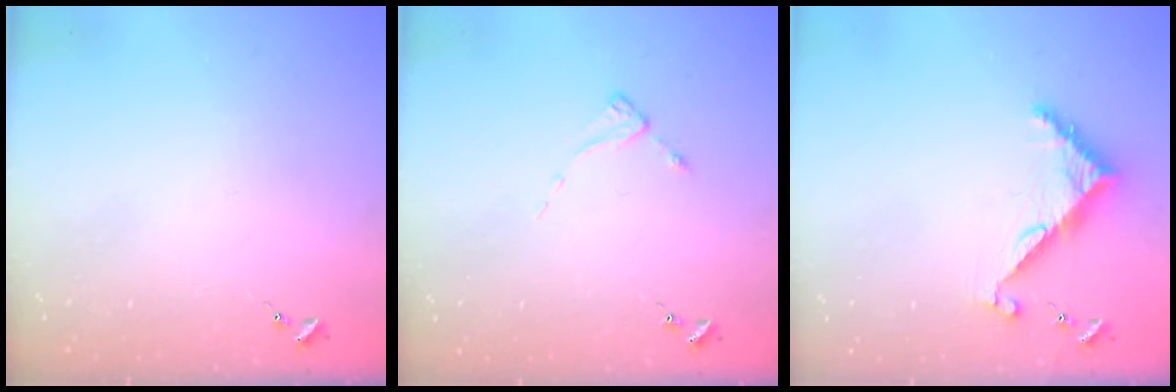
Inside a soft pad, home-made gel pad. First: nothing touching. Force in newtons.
{"total": 2.0, "press": 2.0, "slide": 0.3}
{"total": 7.3, "press": 7.3, "slide": 0.6}